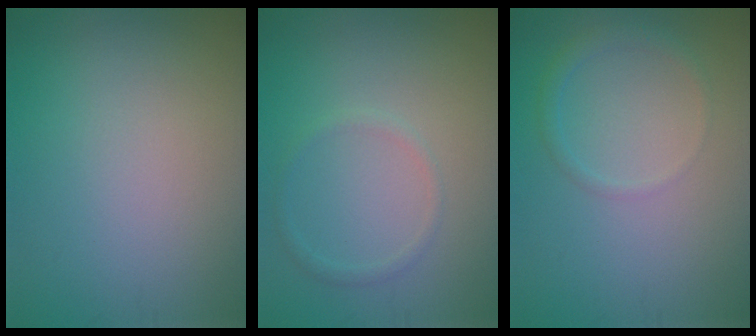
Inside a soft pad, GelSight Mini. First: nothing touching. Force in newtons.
{"total": 1.0, "press": 1.0, "slide": 0.1}
{"total": 1.3, "press": 1.3, "slide": 0.0}